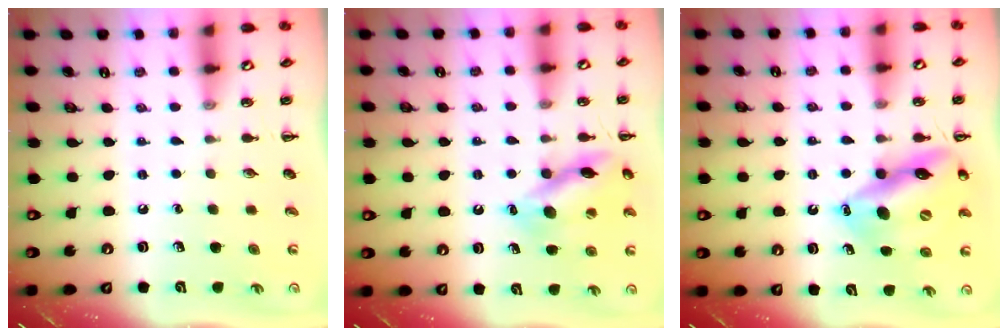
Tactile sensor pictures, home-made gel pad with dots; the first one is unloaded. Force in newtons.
{"total": 14.3, "press": 14.2, "slide": 1.2}
{"total": 15.9, "press": 15.2, "slide": 4.7}